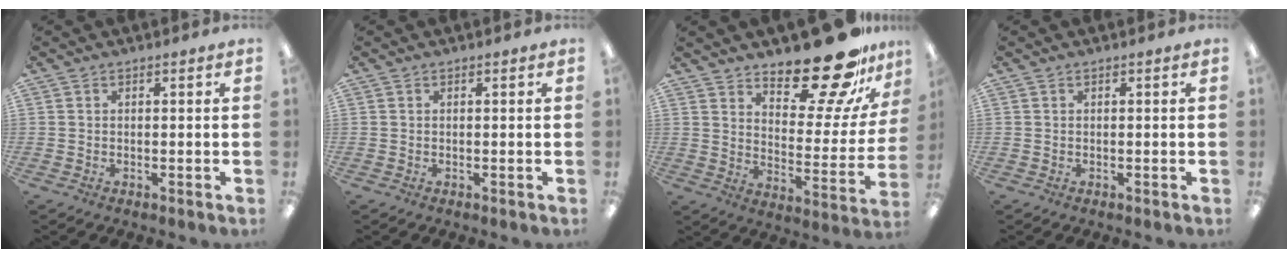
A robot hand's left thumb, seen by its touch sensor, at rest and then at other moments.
{"total": 0.0}
{"total": 21.0, "force": [17.1, 6.9, 10.1], "torque": [-0.125, -0.128, 0.281]}
{"total": 0.0}